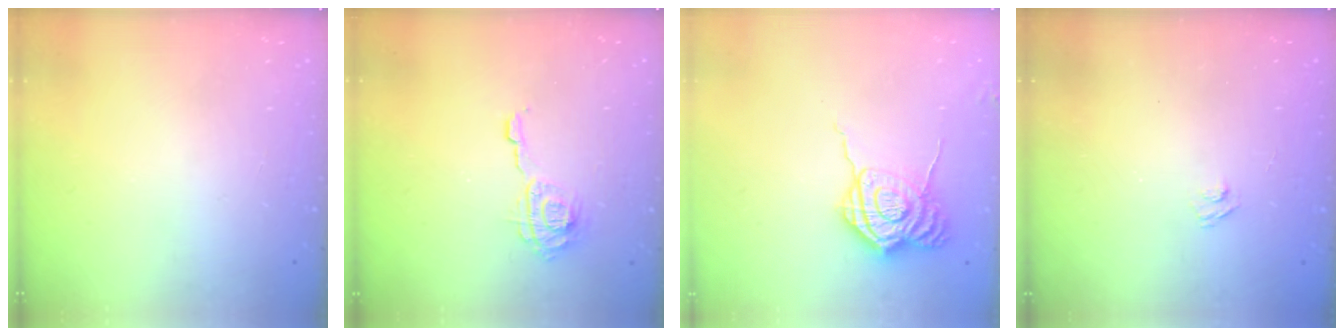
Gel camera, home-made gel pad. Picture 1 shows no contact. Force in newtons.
{"total": 9.5, "press": 9.4, "slide": 0.6}
{"total": 10.8, "press": 10.8, "slide": 0.9}
{"total": 2.7, "press": 2.5, "slide": 0.9}